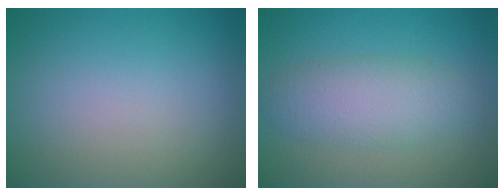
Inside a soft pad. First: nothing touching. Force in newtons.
{"total": 4.2, "press": 4.2, "slide": 0.2}